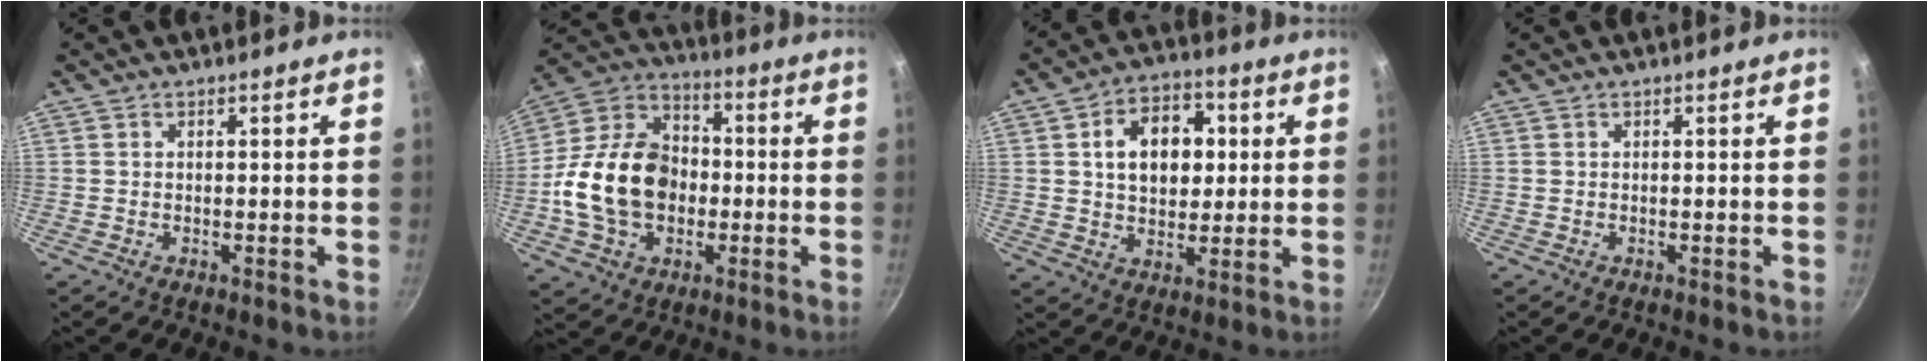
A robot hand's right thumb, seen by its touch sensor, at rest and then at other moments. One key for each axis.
{"total": 19.4, "fx": -2.4, "fy": 14.4, "fz": 12.7, "tx": -0.200, "ty": 0.039, "tz": -0.051}
{"total": 13.0, "fx": 2.5, "fy": 9.1, "fz": 9.0, "tx": -0.101, "ty": 0.008, "tz": 0.033}
{"total": 0.0}